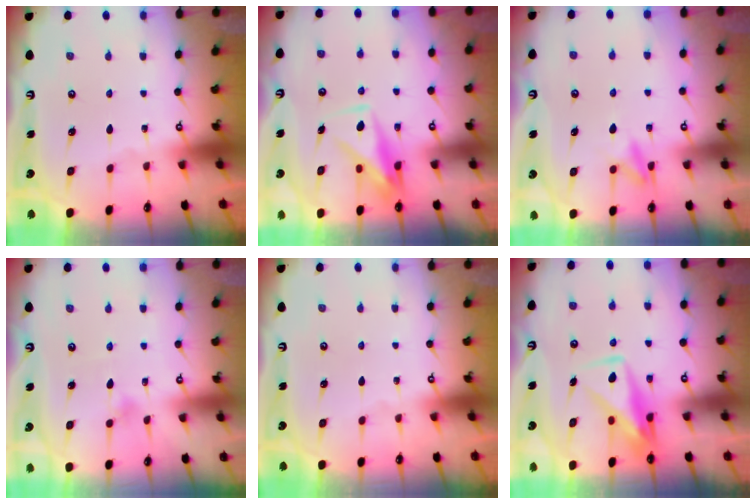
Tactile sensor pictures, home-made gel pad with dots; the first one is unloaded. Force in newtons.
{"total": 8.6, "press": 8.6, "slide": 0.9}
{"total": 8.6, "press": 8.5, "slide": 1.1}
{"total": 4.2, "press": 4.2, "slide": 0.6}
{"total": 0.0}
{"total": 8.3, "press": 8.3, "slide": 0.9}